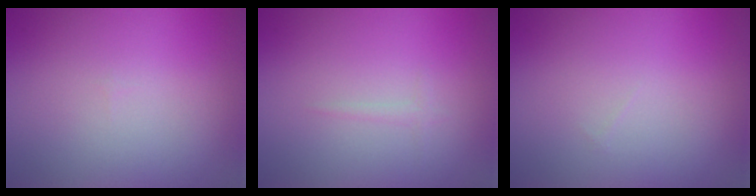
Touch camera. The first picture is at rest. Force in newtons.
{"total": 0.6, "press": 0.6, "slide": 0.0}
{"total": 0.0}